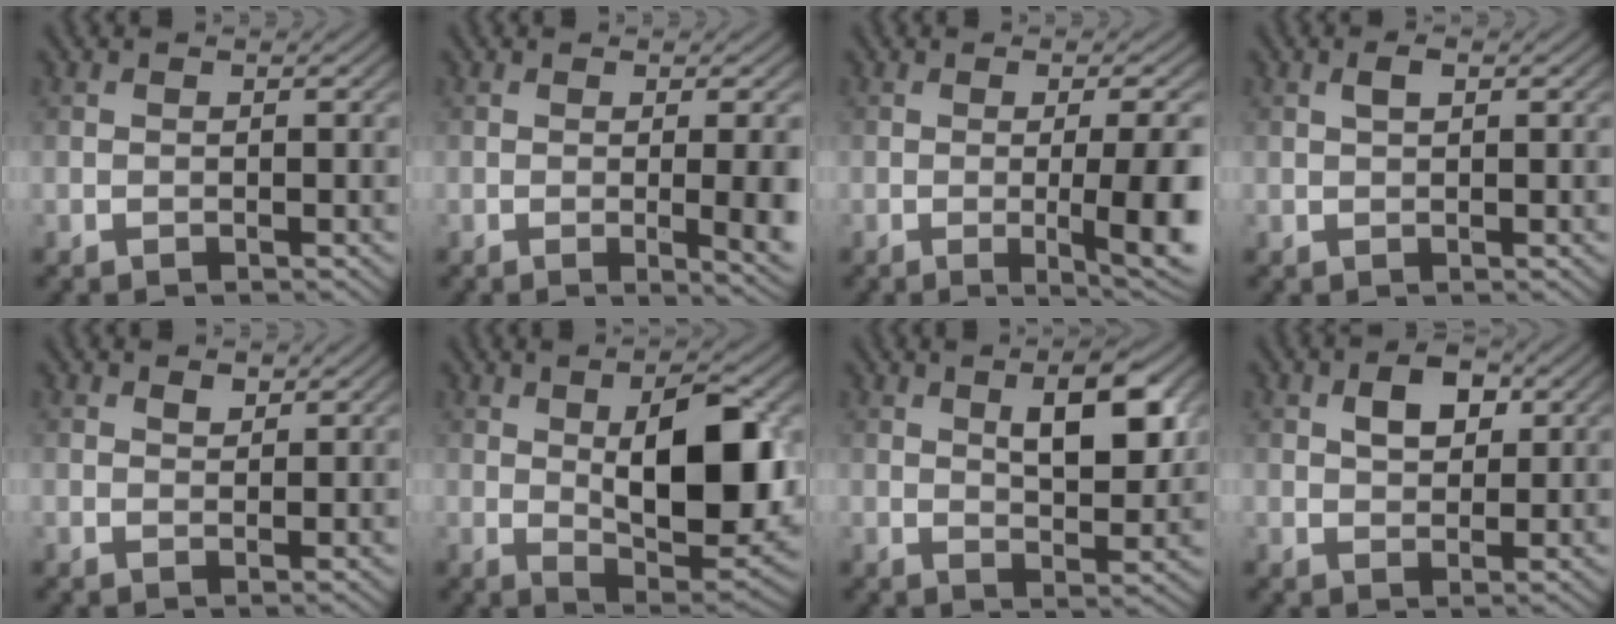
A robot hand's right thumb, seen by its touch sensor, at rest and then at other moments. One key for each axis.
{"total": 5.6, "fx": -0.5, "fy": 1.3, "fz": 5.4, "tx": -0.074, "ty": -0.004, "tz": -0.002}
{"total": 9.5, "fx": -1.5, "fy": 2.0, "fz": 9.1, "tx": -0.119, "ty": -0.002, "tz": -0.017}
{"total": 1.4, "fx": 0.5, "fy": 0.5, "fz": 1.2, "tx": -0.025, "ty": 0.001, "tz": 0.009}
{"total": 1.3, "fx": 0.9, "fy": 0.6, "fz": 0.6, "tx": -0.011, "ty": -0.003, "tz": 0.018}
{"total": 13.2, "fx": 1.9, "fy": 5.5, "fz": 11.9, "tx": -0.175, "ty": -0.003, "tz": 0.033}
{"total": 8.0, "fx": 2.8, "fy": 3.2, "fz": 6.8, "tx": -0.102, "ty": 0.003, "tz": 0.045}
{"total": 4.3, "fx": 1.6, "fy": 2.5, "fz": 3.1, "tx": -0.053, "ty": 0.003, "tz": 0.026}